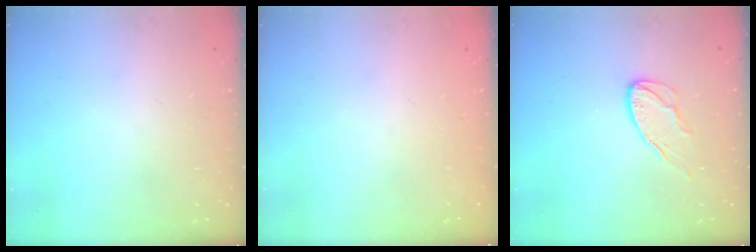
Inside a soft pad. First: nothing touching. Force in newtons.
{"total": 0.0}
{"total": 7.5, "press": 7.5, "slide": 0.2}